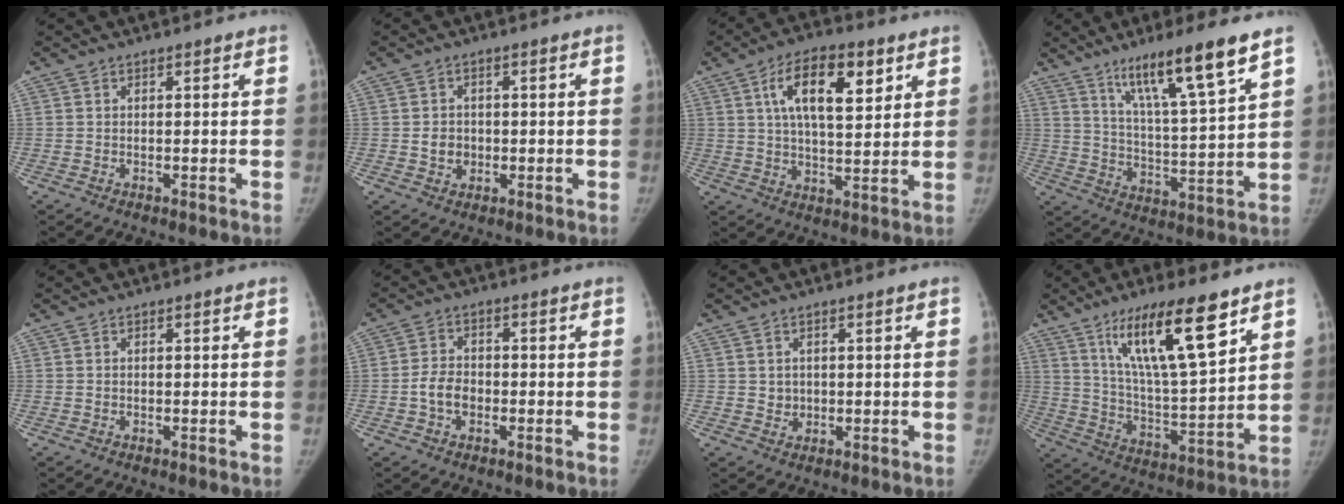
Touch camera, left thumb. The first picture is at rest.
{"total": 3.5, "force": [-0.3, 3.1, 1.6], "torque": [-0.013, 0.003, -0.001]}
{"total": 13.5, "force": [5.5, 5.9, 10.8], "torque": [-0.156, -0.015, 0.091]}
{"total": 15.6, "force": [9.9, 1.3, 12.0], "torque": [-0.198, -0.052, 0.172]}
{"total": 0.0}
{"total": 4.7, "force": [-1.2, 3.4, 3.0], "torque": [-0.050, 0.014, -0.026]}
{"total": 2.0, "force": [0.5, 1.8, 0.7], "torque": [-0.004, -0.004, 0.014]}
{"total": 18.2, "force": [10.5, 3.9, 14.4], "torque": [-0.230, -0.052, 0.194]}